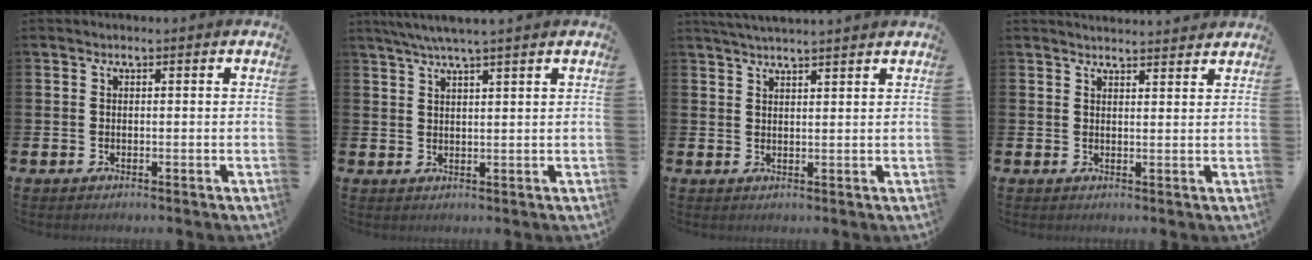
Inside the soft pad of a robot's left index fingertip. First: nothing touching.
{"total": 3.7, "force": [3.3, -0.5, 1.7], "torque": [-0.046, -0.003, 0.062]}
{"total": 3.0, "force": [3.0, -0.3, 0.3], "torque": [-0.009, -0.010, 0.054]}
{"total": 2.7, "force": [2.6, 0.2, 0.0], "torque": [0.005, -0.018, 0.046]}